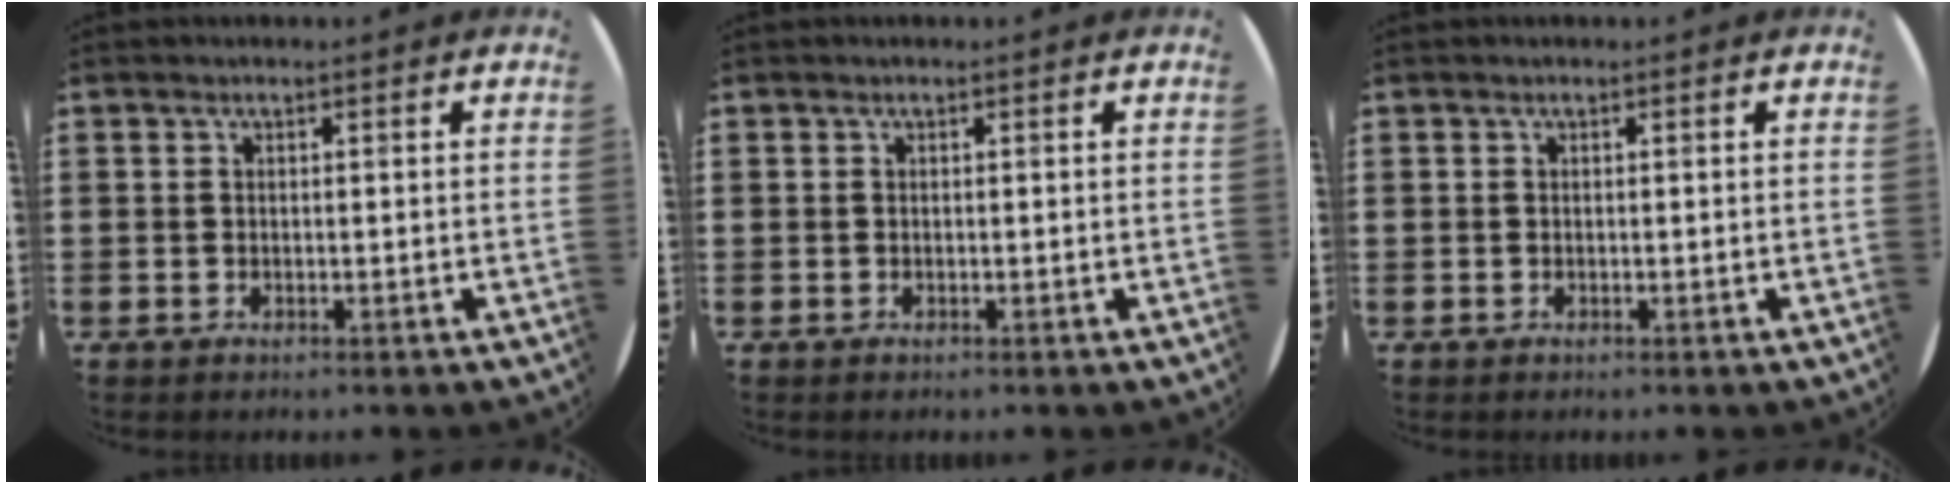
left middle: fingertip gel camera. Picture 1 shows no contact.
{"total": 0.0}
{"total": 0.0}